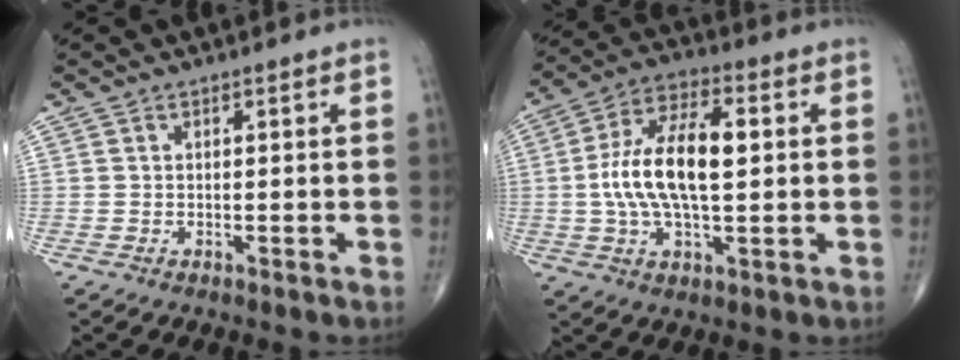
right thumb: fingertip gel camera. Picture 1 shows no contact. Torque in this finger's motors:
{"motor_torque": [0.29, 0.41, 1.33, -0.06, 0.19]}